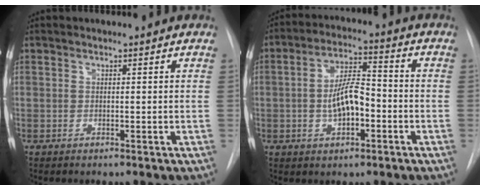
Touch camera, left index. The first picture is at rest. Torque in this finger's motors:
{"motor_torque": [0.78, 0.07, 0.43, 0.12]}